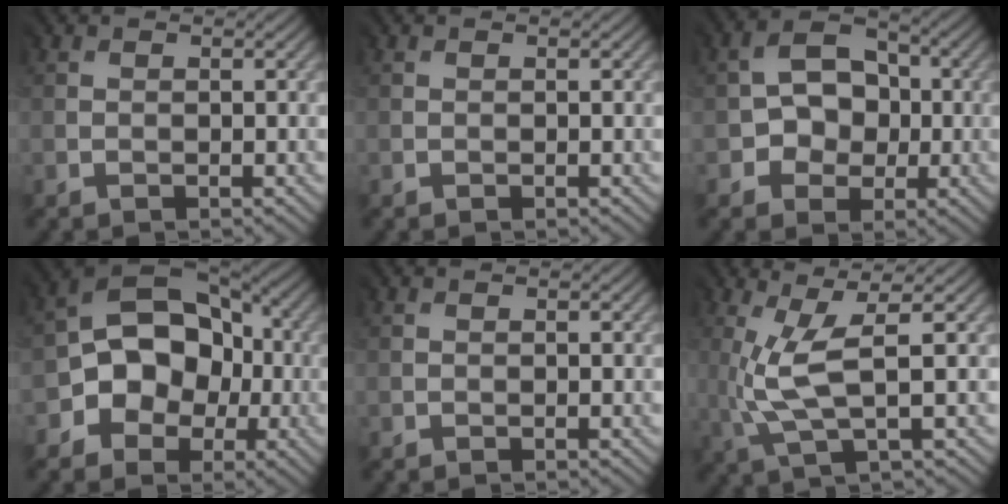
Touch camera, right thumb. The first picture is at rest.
{"total": 0.0}
{"total": 4.5, "force": [-0.6, 4.2, 1.7], "torque": [-0.023, 0.008, -0.022]}
{"total": 11.5, "force": [-1.9, 9.0, 6.9], "torque": [-0.081, 0.008, -0.058]}
{"total": 0.0}
{"total": 5.0, "force": [0.4, 0.9, 4.9], "torque": [-0.119, 0.011, 0.015]}